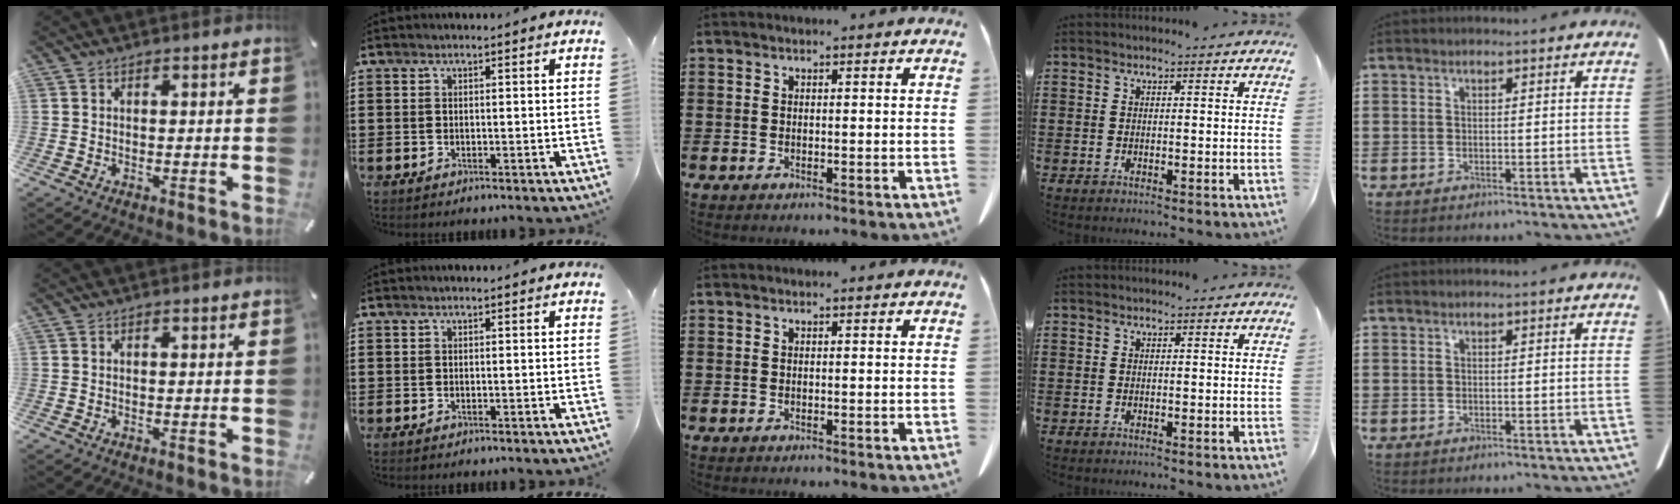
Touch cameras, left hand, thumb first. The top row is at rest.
{}